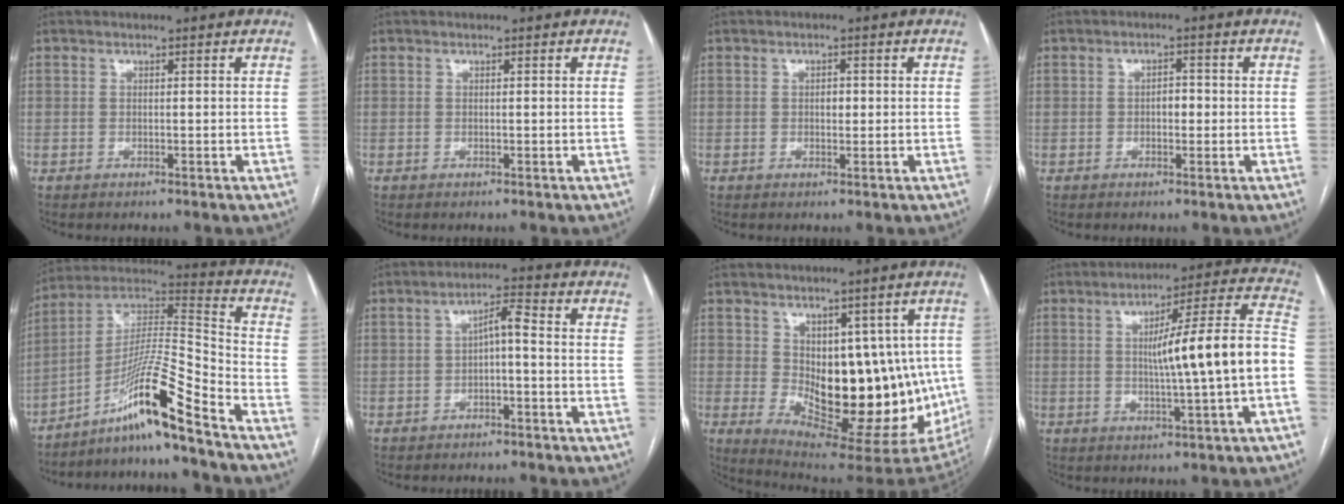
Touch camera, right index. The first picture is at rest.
{"total": 0.0}
{"total": 1.5, "force": [0.0, 0.9, 1.2], "torque": [-0.018, 0.002, 0.000]}
{"total": 2.1, "force": [-0.3, 1.2, 1.7], "torque": [-0.022, 0.005, -0.004]}
{"total": 14.6, "force": [-10.3, -1.3, 10.2], "torque": [-0.193, 0.009, -0.184]}
{"total": 3.7, "force": [-0.6, 0.8, 3.6], "torque": [-0.060, 0.017, -0.009]}
{"total": 17.7, "force": [-0.7, 8.2, 15.7], "torque": [-0.188, -0.004, 0.017]}
{"total": 14.5, "force": [-1.4, -0.4, 14.4], "torque": [-0.205, 0.021, -0.023]}